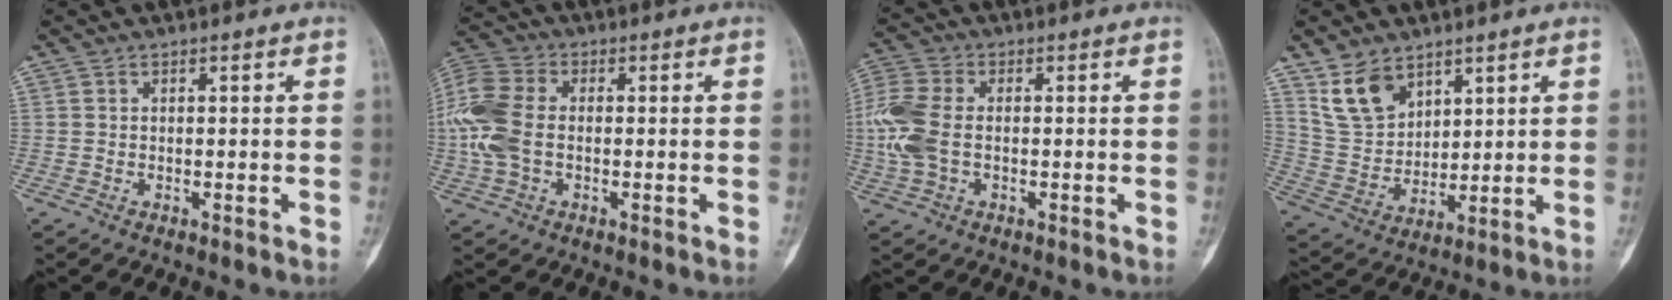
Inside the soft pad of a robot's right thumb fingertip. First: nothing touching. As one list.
[{"total": 11.8, "force": [-0.4, 7.8, 8.9], "torque": [-0.214, 0.022, -0.010]}, {"total": 10.0, "force": [-0.4, 6.3, 7.7], "torque": [-0.199, 0.015, -0.011]}, {"total": 10.0, "force": [6.5, 6.1, 4.5], "torque": [-0.071, -0.031, 0.141]}]